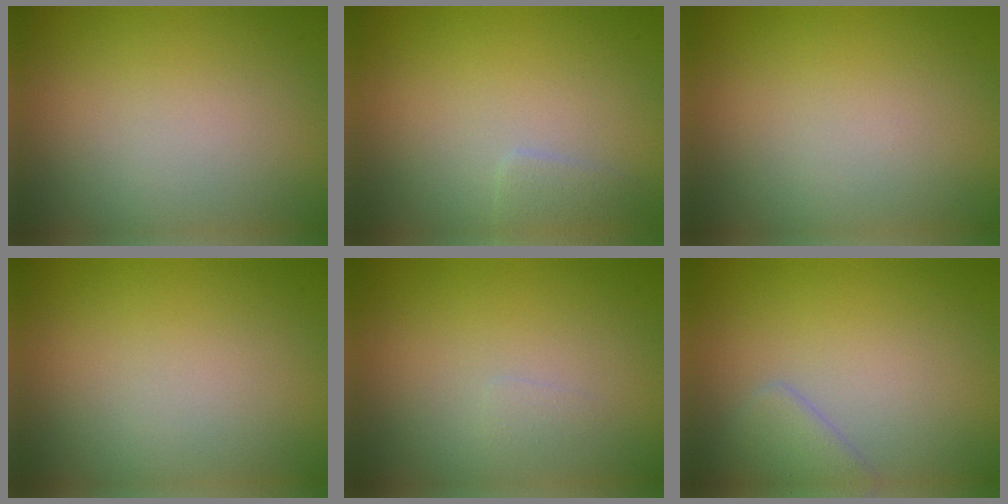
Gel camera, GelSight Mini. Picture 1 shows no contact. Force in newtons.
{"total": 1.2, "press": 1.2, "slide": 0.0}
{"total": 0.0}
{"total": 0.0}
{"total": 0.6, "press": 0.6, "slide": 0.0}
{"total": 1.9, "press": 1.9, "slide": 0.2}